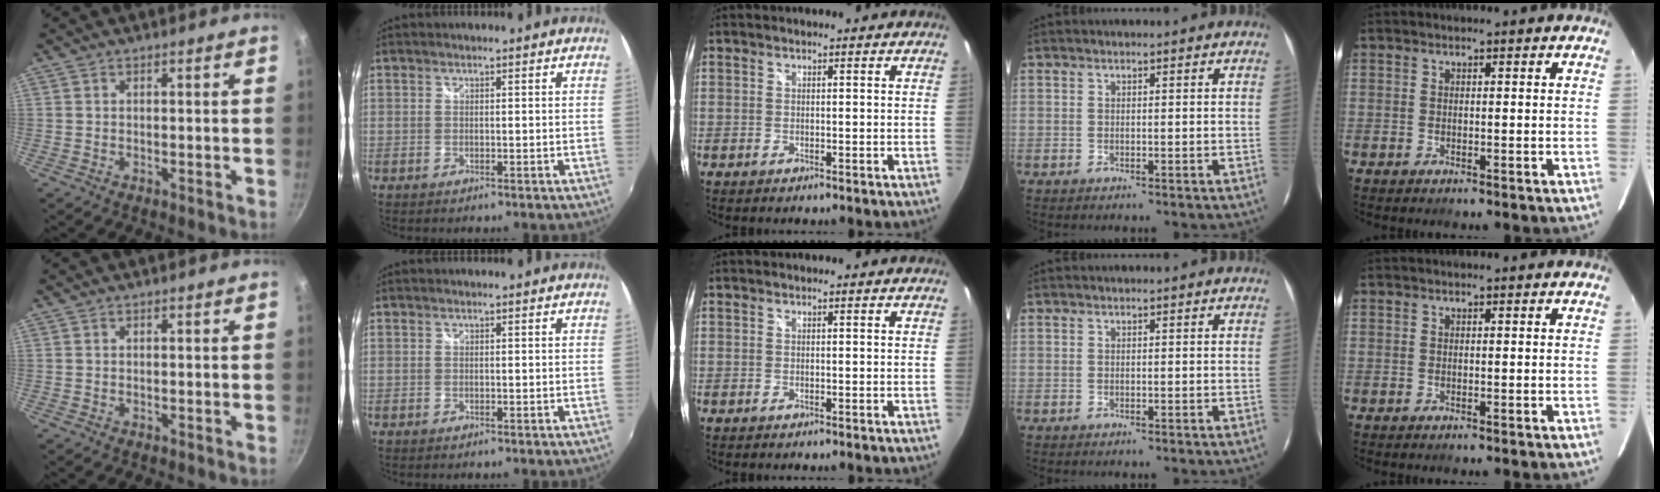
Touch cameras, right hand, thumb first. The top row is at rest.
{}